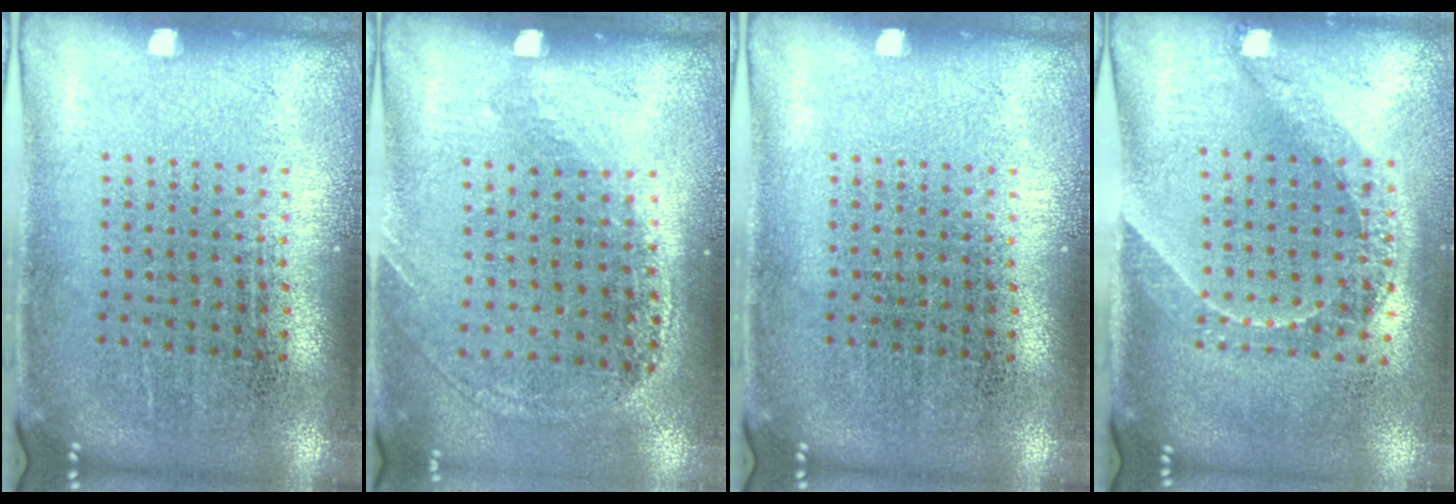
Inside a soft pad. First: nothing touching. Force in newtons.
{"total": 1.2, "press": 1.0, "slide": 0.7}
{"total": 0.0}
{"total": 1.5, "press": 1.3, "slide": 0.9}